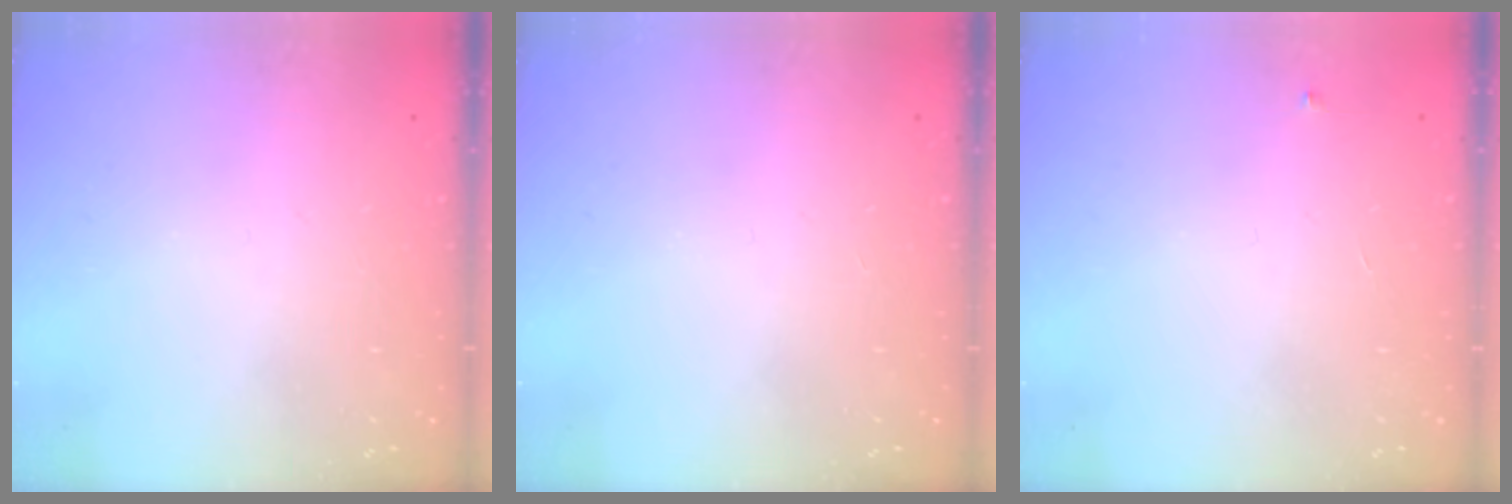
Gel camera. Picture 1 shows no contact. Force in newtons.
{"total": 0.0}
{"total": 3.0, "press": 2.9, "slide": 0.4}